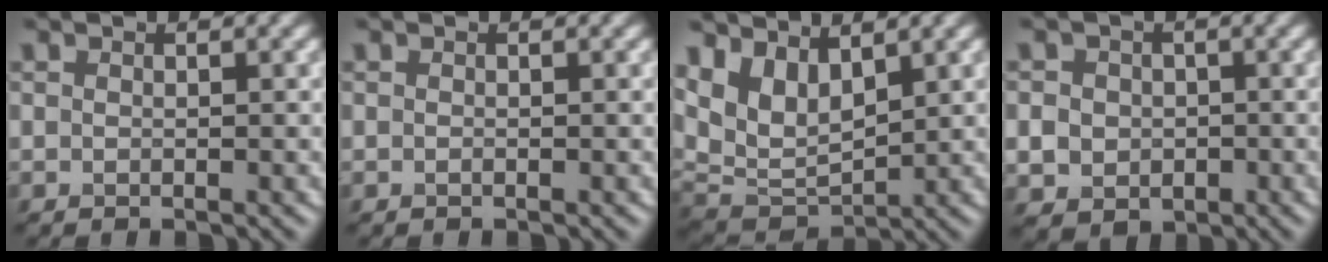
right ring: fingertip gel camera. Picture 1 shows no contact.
{"total": 0.0}
{"total": 6.2, "force": [2.8, 3.7, 4.2], "torque": [-0.090, -0.013, 0.056]}
{"total": 4.6, "force": [-0.6, 4.3, 1.6], "torque": [-0.023, 0.003, -0.023]}